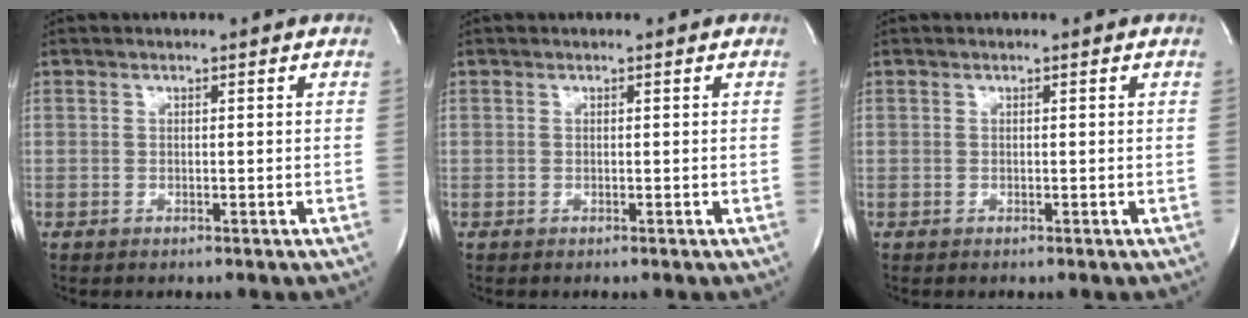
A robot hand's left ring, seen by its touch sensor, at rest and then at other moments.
{"total": 0.0}
{"total": 0.0}